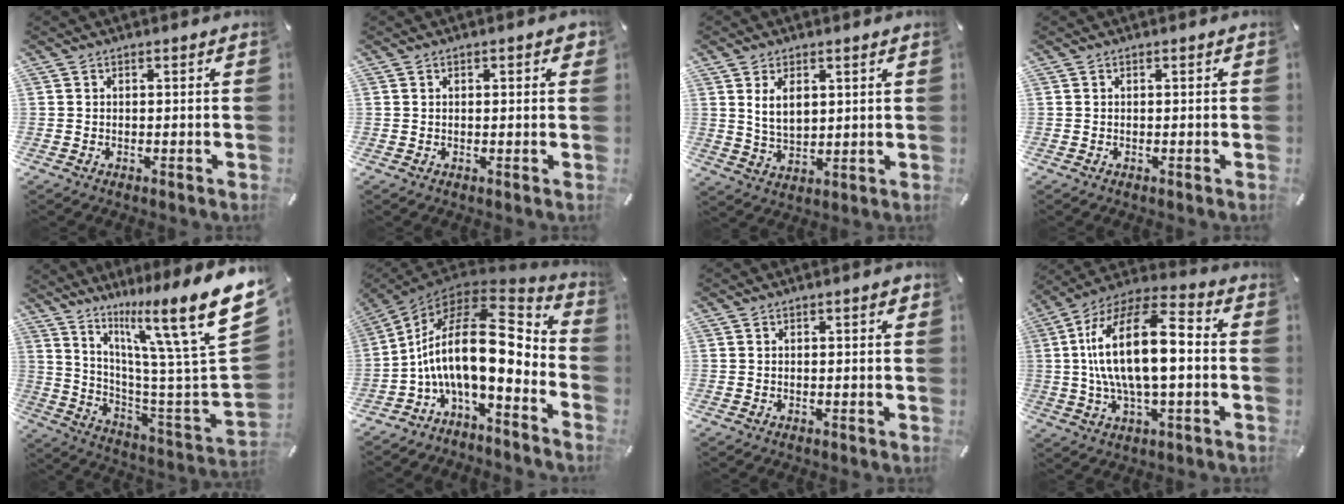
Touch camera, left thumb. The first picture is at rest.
{"total": 1.7, "force": [0.4, 0.5, 1.5], "torque": [-0.021, 0.001, 0.004]}
{"total": 5.8, "force": [2.4, 3.2, 4.2], "torque": [-0.088, -0.004, 0.040]}
{"total": 0.0}
{"total": 22.7, "force": [14.1, 3.3, 17.5], "torque": [-0.261, -0.110, 0.217]}
{"total": 22.4, "force": [0.2, 10.1, 20.0], "torque": [-0.391, -0.027, 0.003]}
{"total": 1.4, "force": [0.4, 0.3, 1.3], "torque": [-0.024, 0.004, 0.005]}
{"total": 19.4, "force": [0.9, 8.5, 17.4], "torque": [-0.345, 0.002, 0.009]}